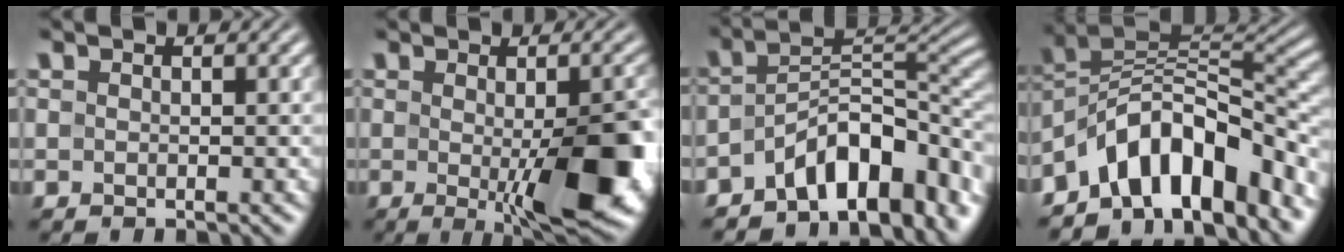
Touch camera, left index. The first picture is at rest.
{"total": 11.0, "force": [-2.1, 3.2, 10.3], "torque": [-0.137, -0.025, -0.020]}
{"total": 10.3, "force": [-5.7, 5.2, 6.8], "torque": [-0.083, 0.003, -0.107]}
{"total": 10.1, "force": [-6.1, 4.7, 6.6], "torque": [-0.090, 0.013, -0.122]}